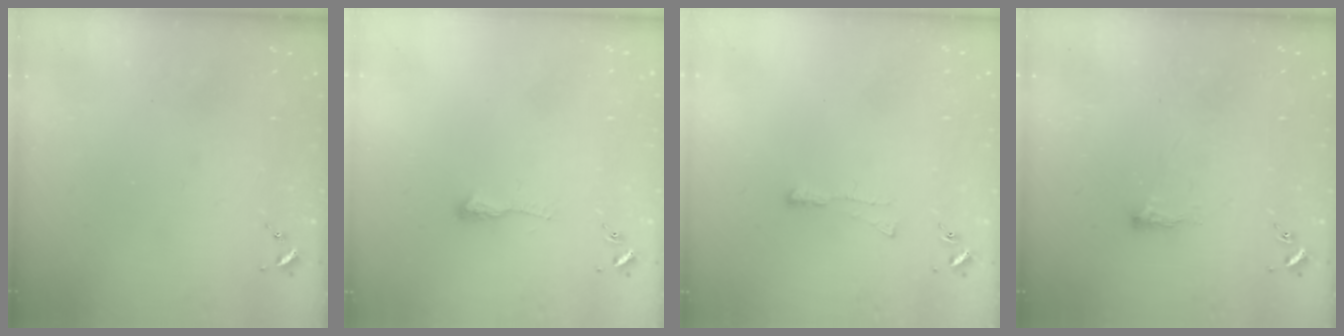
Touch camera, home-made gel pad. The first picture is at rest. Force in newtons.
{"total": 4.8, "press": 4.7, "slide": 0.9}
{"total": 4.2, "press": 4.2, "slide": 0.5}
{"total": 4.7, "press": 4.6, "slide": 0.7}